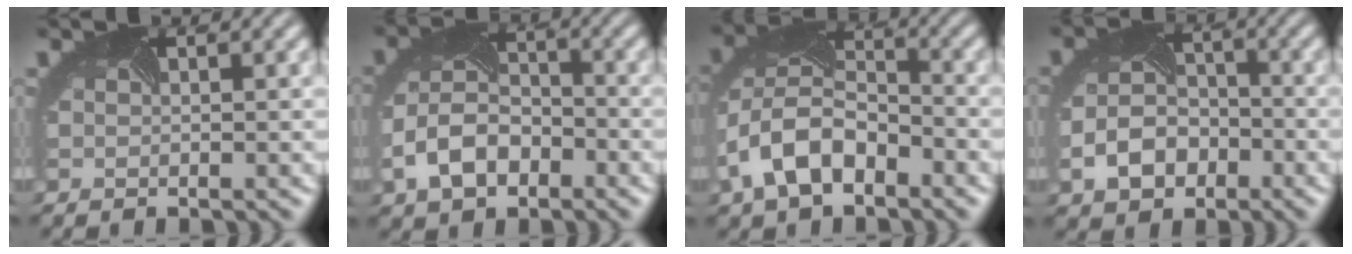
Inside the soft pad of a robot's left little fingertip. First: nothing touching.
{"total": 5.2, "force": [-2.3, 3.7, 2.9], "torque": [-0.071, 0.005, -0.050]}
{"total": 7.1, "force": [-2.9, 4.6, 4.6], "torque": [-0.105, 0.003, -0.063]}
{"total": 4.0, "force": [-1.8, 3.1, 1.7], "torque": [-0.043, -0.003, -0.035]}